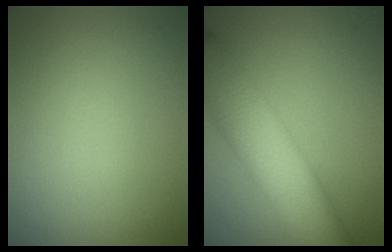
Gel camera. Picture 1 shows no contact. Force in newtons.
{"total": 9.4, "press": 9.4, "slide": 0.3}